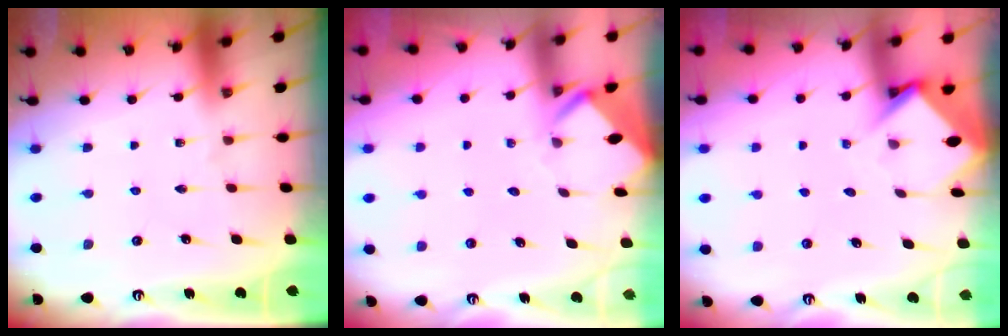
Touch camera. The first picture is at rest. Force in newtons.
{"total": 3.5, "press": 3.5, "slide": 0.2}
{"total": 3.6, "press": 3.6, "slide": 0.2}